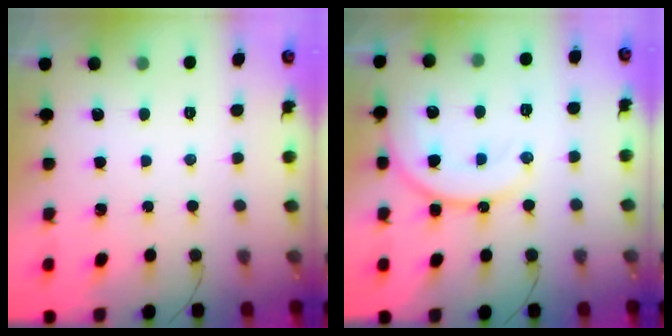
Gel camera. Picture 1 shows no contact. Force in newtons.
{"total": 14.8, "press": 14.6, "slide": 1.9}